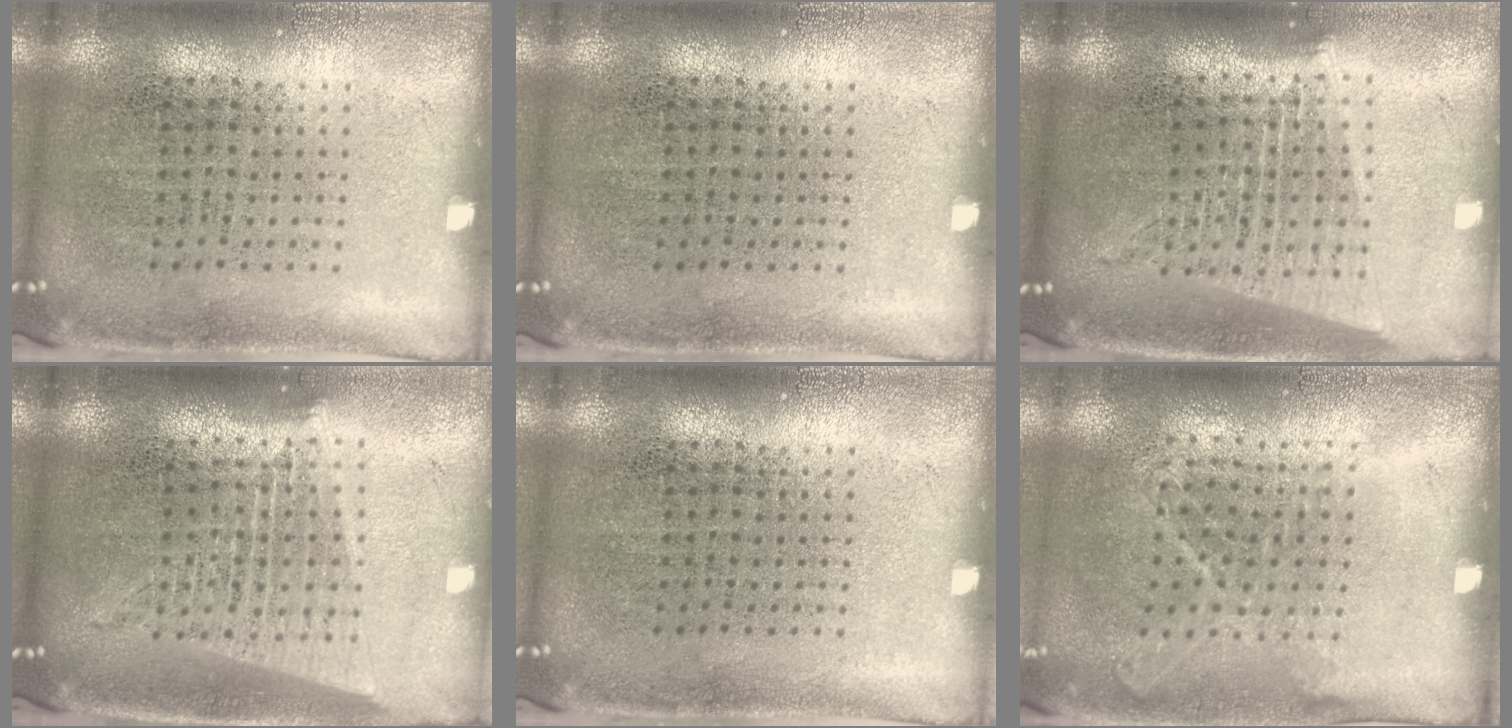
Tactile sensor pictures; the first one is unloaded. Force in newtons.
{"total": 0.0}
{"total": 1.7, "press": 1.6, "slide": 0.7}
{"total": 1.7, "press": 1.6, "slide": 0.7}
{"total": 0.0}
{"total": 1.1, "press": 1.0, "slide": 0.4}